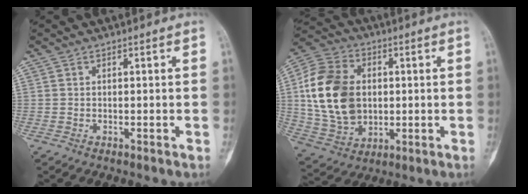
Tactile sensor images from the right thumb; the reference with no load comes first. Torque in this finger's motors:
{"motor_torque": [-0.75, 1.82, 1.88, 0.11, 0.17]}